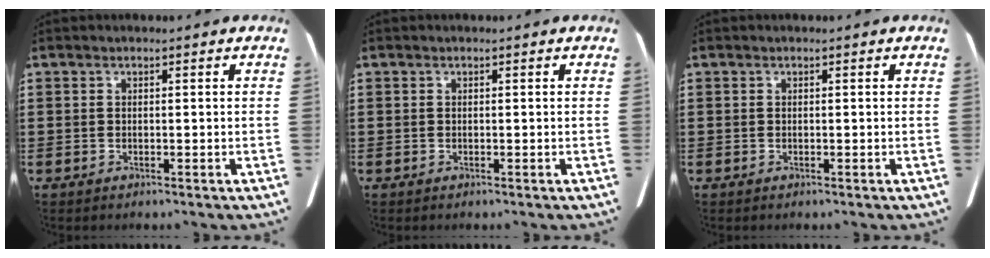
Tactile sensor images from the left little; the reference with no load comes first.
{"total": 0.0}
{"total": 0.0}